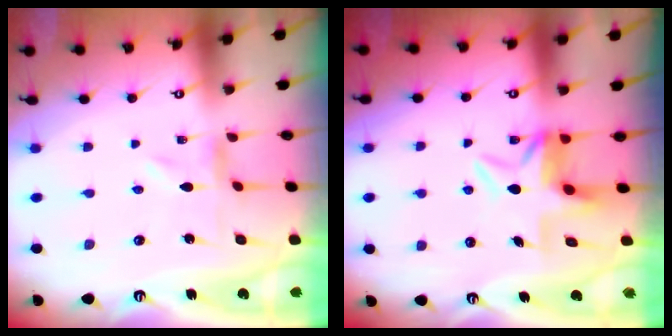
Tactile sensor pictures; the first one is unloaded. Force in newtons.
{"total": 5.9, "press": 5.8, "slide": 0.9}